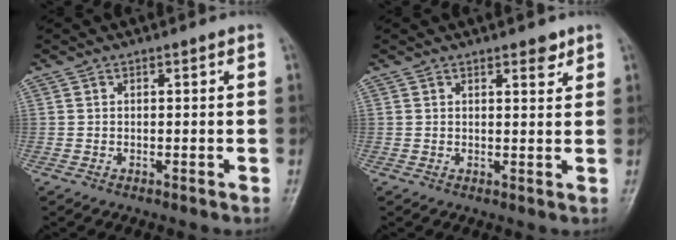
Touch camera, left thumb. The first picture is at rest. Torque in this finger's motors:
{"motor_torque": [-0.24, -0.02, -0.09, 0.15, 0.04]}